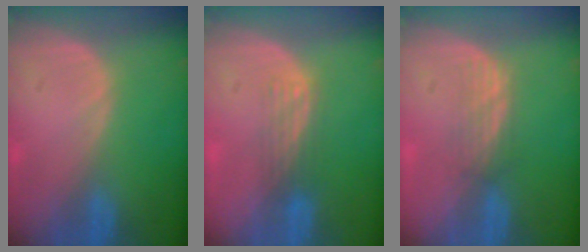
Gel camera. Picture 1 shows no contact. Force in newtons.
{"total": 2.9, "press": 2.7, "slide": 1.2}
{"total": 2.9, "press": 2.6, "slide": 1.2}